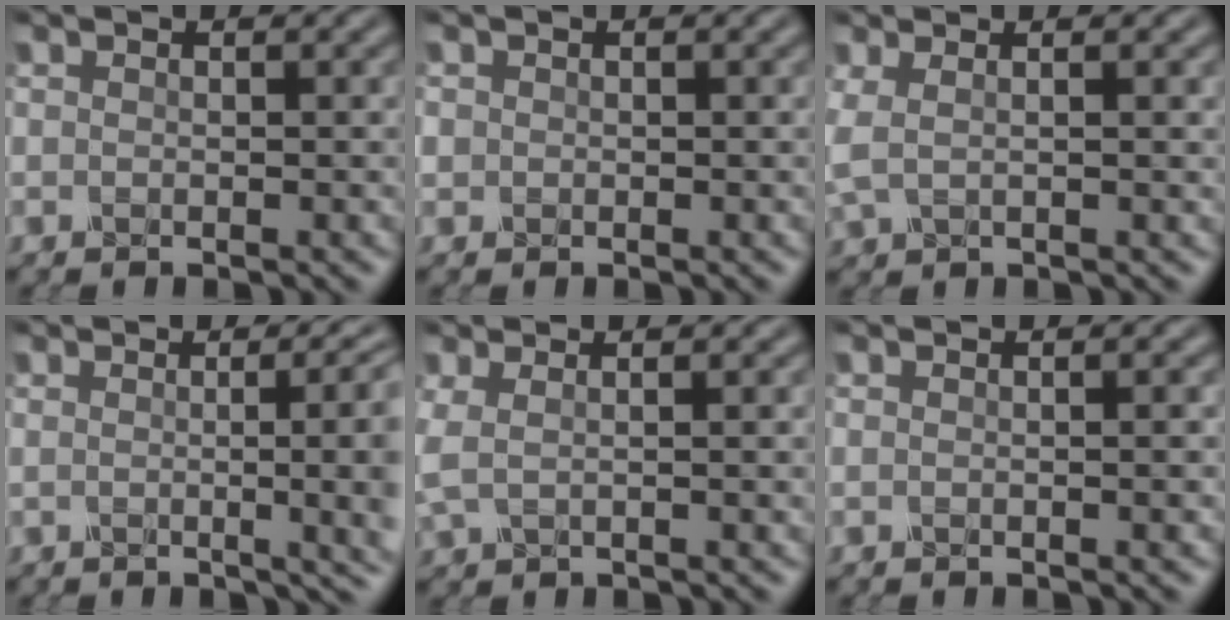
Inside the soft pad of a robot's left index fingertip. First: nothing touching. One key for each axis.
{"total": 0.7, "fx": 0.0, "fy": 0.7, "fz": 0.1, "tx": 0.001, "ty": 0.000, "tz": -0.003}
{"total": 2.5, "fx": 0.8, "fy": 1.0, "fz": 2.2, "tx": -0.048, "ty": 0.006, "tz": 0.010}
{"total": 12.8, "fx": 0.7, "fy": 6.3, "fz": 11.1, "tx": -0.065, "ty": 0.033, "tz": 0.005}
{"total": 3.7, "fx": 0.6, "fy": 1.6, "fz": 3.3, "tx": -0.058, "ty": 0.004, "tz": 0.008}
{"total": 1.6, "fx": 0.1, "fy": 0.5, "fz": 1.5, "tx": -0.015, "ty": 0.004, "tz": -0.003}